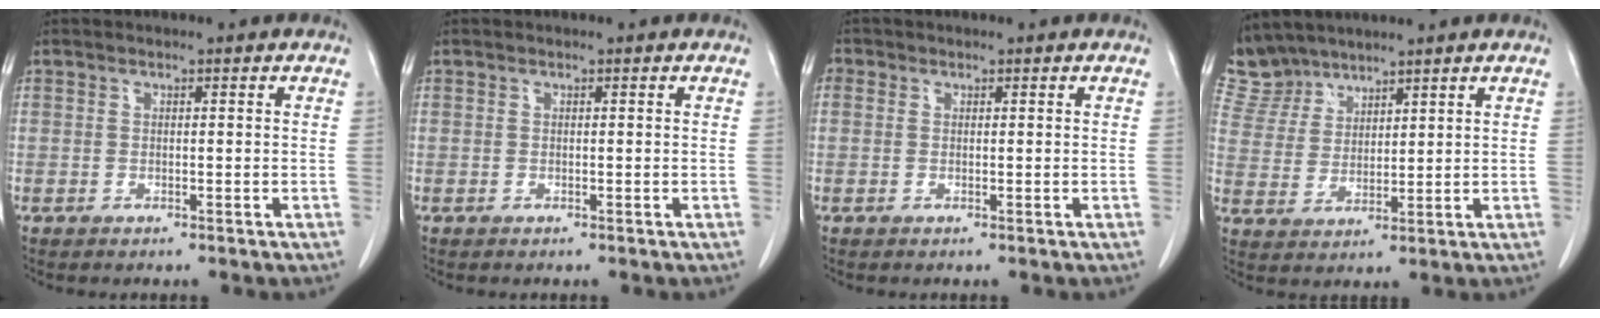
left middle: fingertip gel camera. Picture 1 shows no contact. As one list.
[{"total": 0.0}, {"total": 1.4, "force": [0.5, 1.2, 0.4], "torque": [-0.004, 0.006, 0.007]}, {"total": 6.3, "force": [6.0, 1.9, -0.3], "torque": [-0.007, 0.006, 0.136]}]